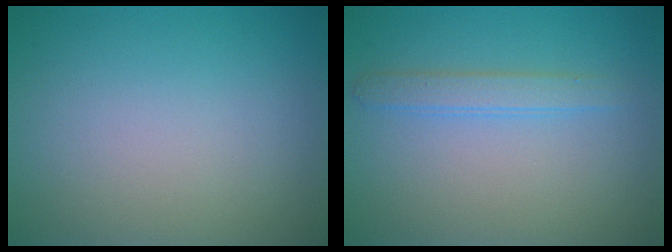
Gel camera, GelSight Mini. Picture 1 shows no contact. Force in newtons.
{"total": 1.8, "press": 1.8, "slide": 0.1}